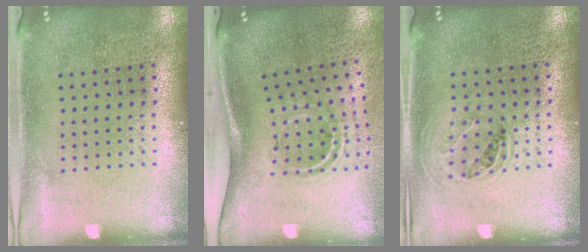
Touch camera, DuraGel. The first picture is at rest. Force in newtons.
{"total": 2.2, "press": 1.2, "slide": 1.8}
{"total": 1.1, "press": 1.0, "slide": 0.5}